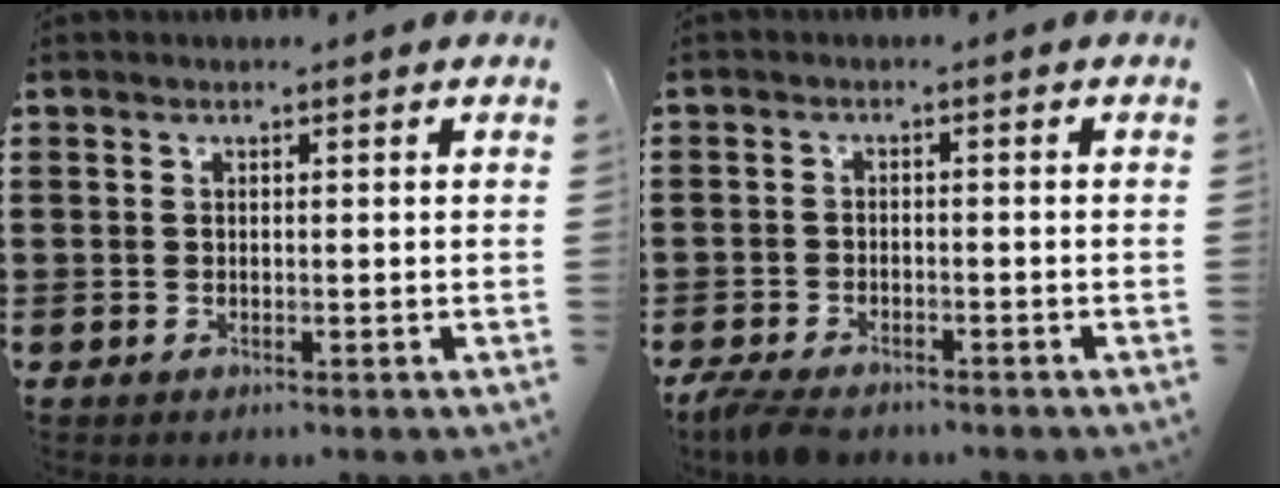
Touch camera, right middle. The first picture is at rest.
{"total": 3.4, "force": [-3.1, 0.9, 1.0], "torque": [-0.033, -0.002, -0.066]}